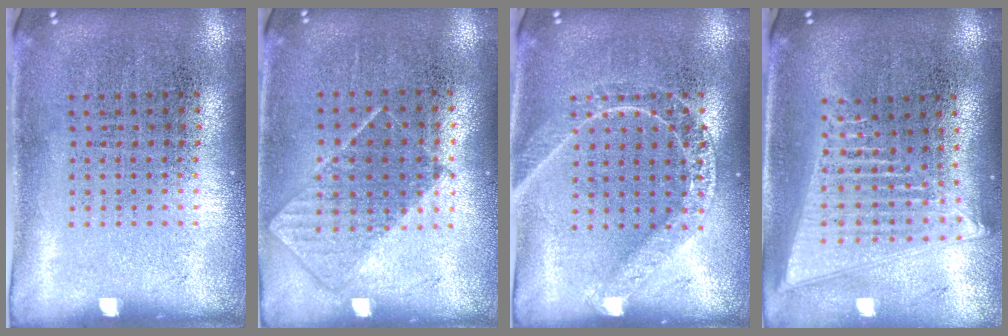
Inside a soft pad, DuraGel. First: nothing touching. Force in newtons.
{"total": 0.8, "press": 0.6, "slide": 0.4}
{"total": 2.2, "press": 2.1, "slide": 0.3}
{"total": 2.1, "press": 1.8, "slide": 1.1}